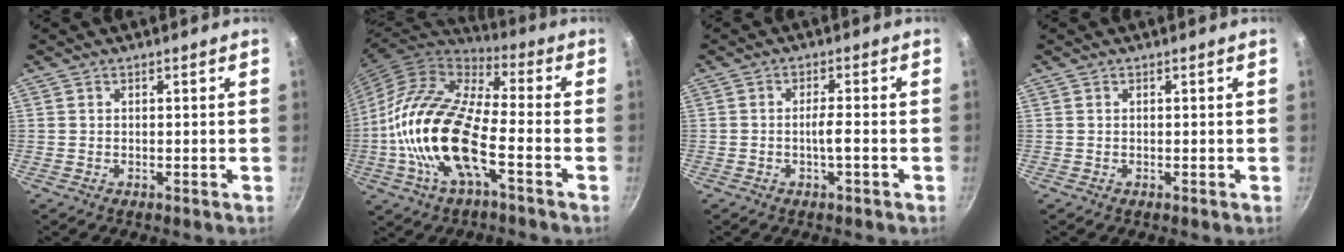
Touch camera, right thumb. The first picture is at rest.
{"total": 21.9, "force": [-4.9, 10.2, 18.7], "torque": [-0.359, 0.024, -0.104]}
{"total": 3.0, "force": [-1.1, 0.2, 2.7], "torque": [-0.053, 0.011, -0.021]}
{"total": 0.0}